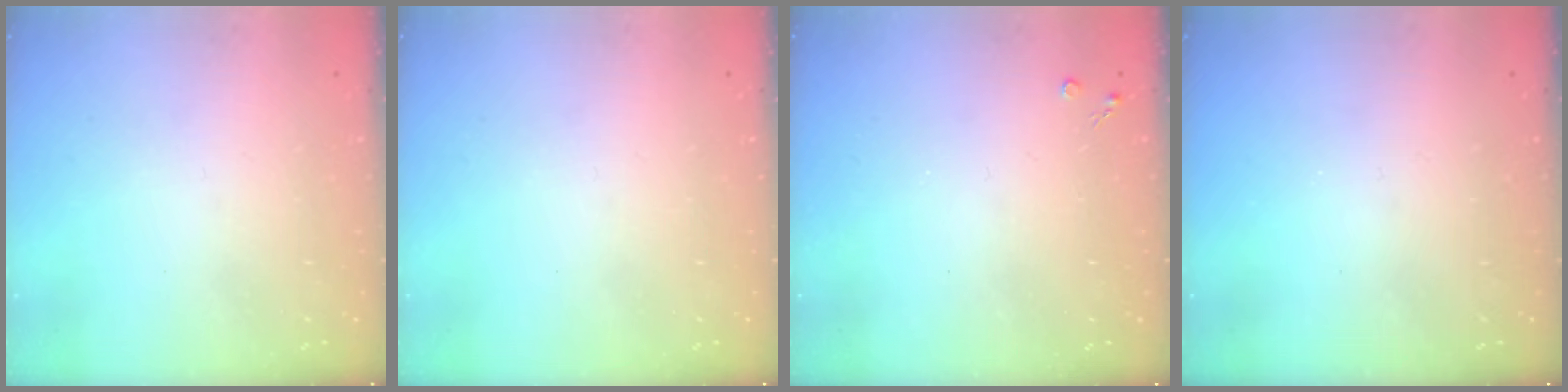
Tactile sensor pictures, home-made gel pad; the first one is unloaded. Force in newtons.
{"total": 0.0}
{"total": 2.1, "press": 2.1, "slide": 0.4}
{"total": 0.0}